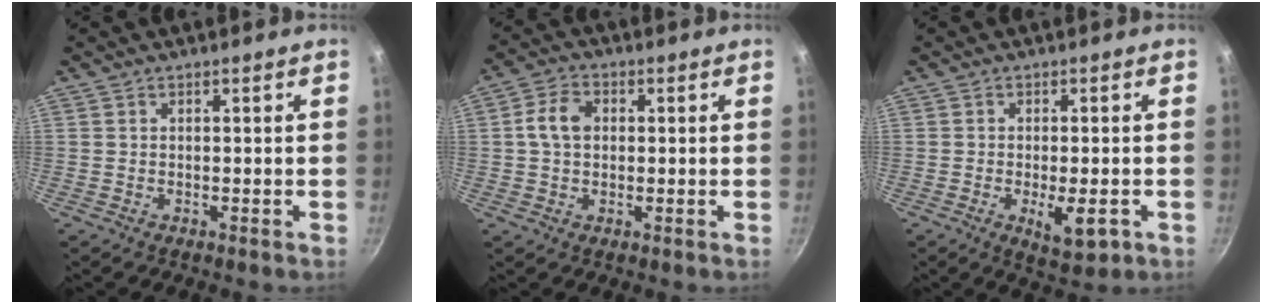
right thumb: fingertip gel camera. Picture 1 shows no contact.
{"total": 5.7, "force": [0.7, 4.1, 3.9], "torque": [-0.071, 0.013, 0.009]}
{"total": 6.2, "force": [-2.0, 2.3, 5.3], "torque": [-0.080, -0.005, -0.023]}